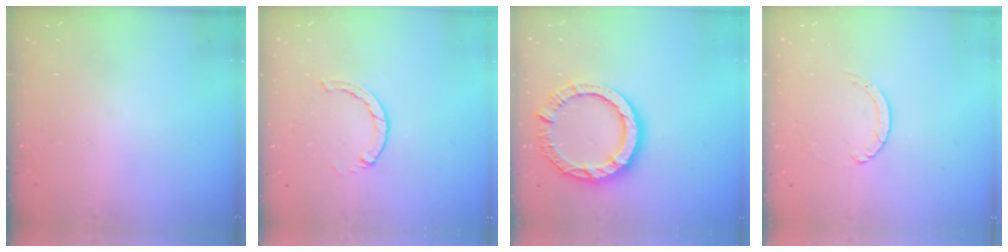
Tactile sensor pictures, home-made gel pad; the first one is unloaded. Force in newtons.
{"total": 1.3, "press": 1.2, "slide": 0.3}
{"total": 13.2, "press": 13.1, "slide": 1.6}
{"total": 1.1, "press": 1.1, "slide": 0.1}